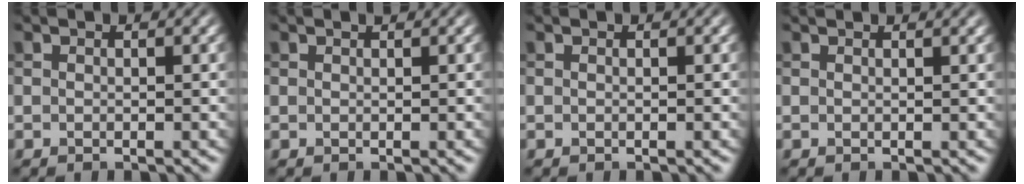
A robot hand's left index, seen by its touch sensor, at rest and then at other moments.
{"total": 0.0}
{"total": 0.0}
{"total": 1.5, "force": [1.3, 0.3, 0.6], "torque": [-0.003, 0.000, 0.010]}